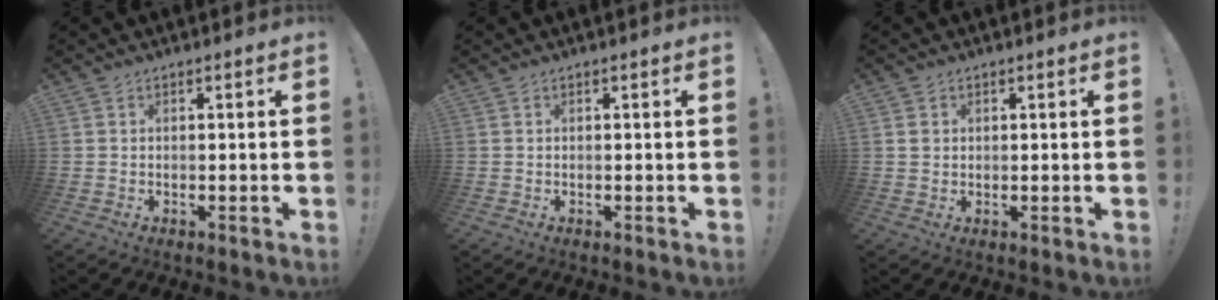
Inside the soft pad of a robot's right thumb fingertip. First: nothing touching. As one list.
[{"total": 0.0}, {"total": 1.8, "force": [0.6, 1.6, 0.6], "torque": [0.004, -0.002, 0.009]}]